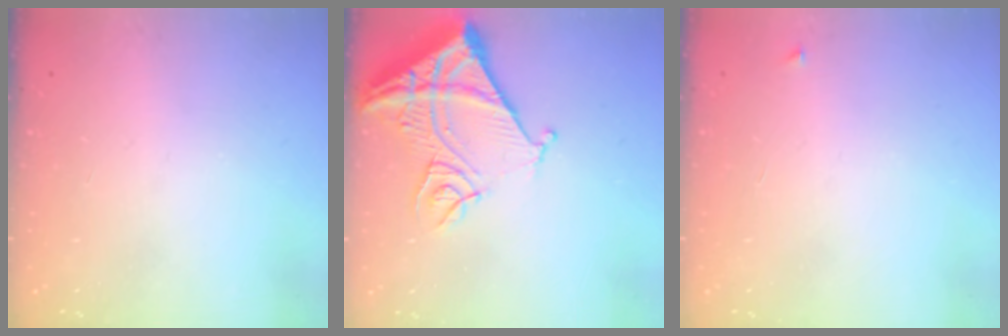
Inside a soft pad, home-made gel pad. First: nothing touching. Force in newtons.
{"total": 14.7, "press": 14.6, "slide": 1.6}
{"total": 2.3, "press": 2.3, "slide": 0.3}